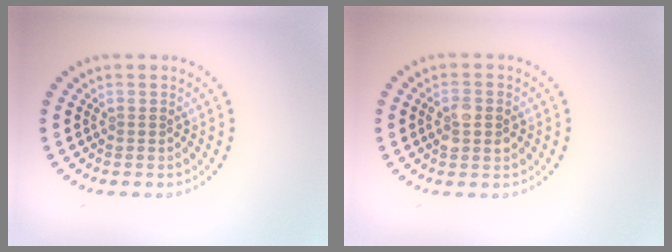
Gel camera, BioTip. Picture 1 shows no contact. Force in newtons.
{"total": 2.9, "press": 2.9, "slide": 0.1}